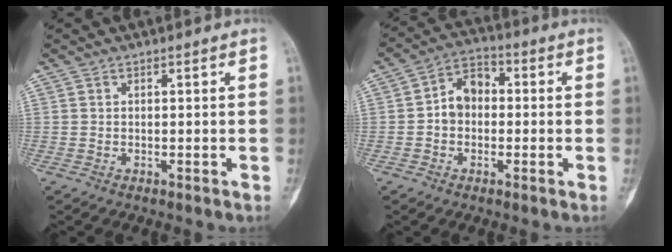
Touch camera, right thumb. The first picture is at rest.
{"total": 7.0, "force": [-0.4, 5.4, 4.4], "torque": [-0.054, 0.027, -0.020]}